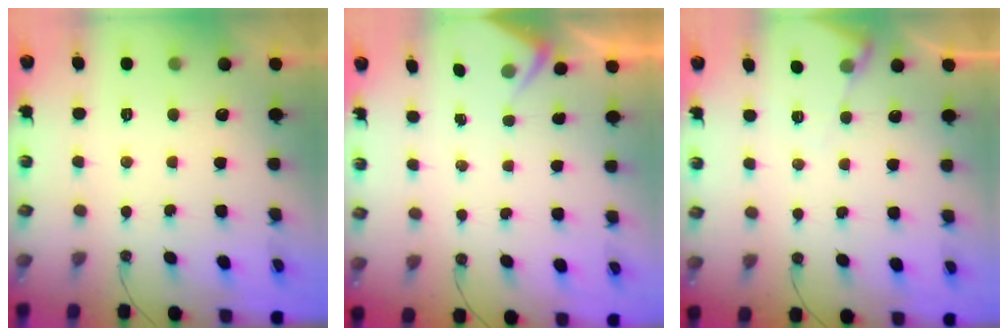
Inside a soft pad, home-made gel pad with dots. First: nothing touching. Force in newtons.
{"total": 2.4, "press": 2.4, "slide": 0.4}
{"total": 5.5, "press": 5.5, "slide": 0.5}